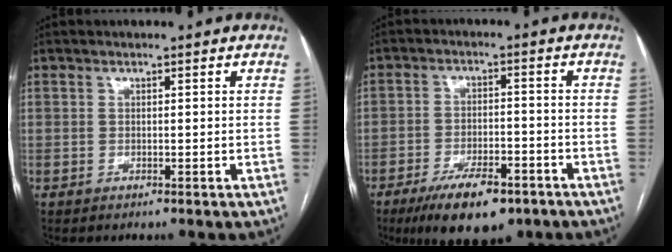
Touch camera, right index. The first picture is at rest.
{"total": 10.8, "force": [-7.2, 3.8, 7.2], "torque": [-0.120, -0.010, -0.114]}